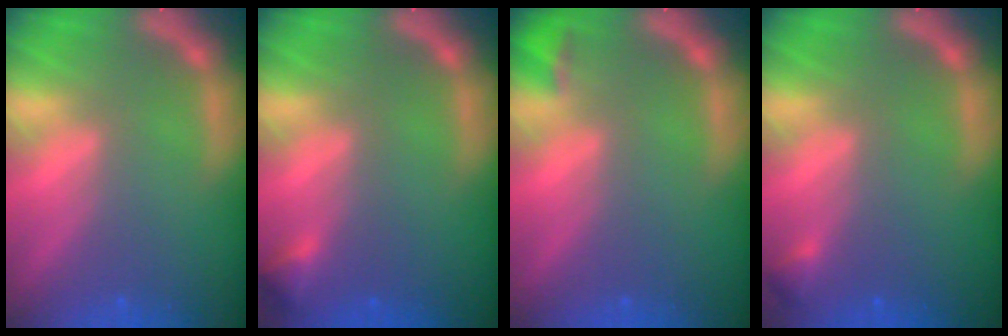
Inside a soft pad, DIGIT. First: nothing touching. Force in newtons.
{"total": 1.4}
{"total": 1.4}
{"total": 0.9}